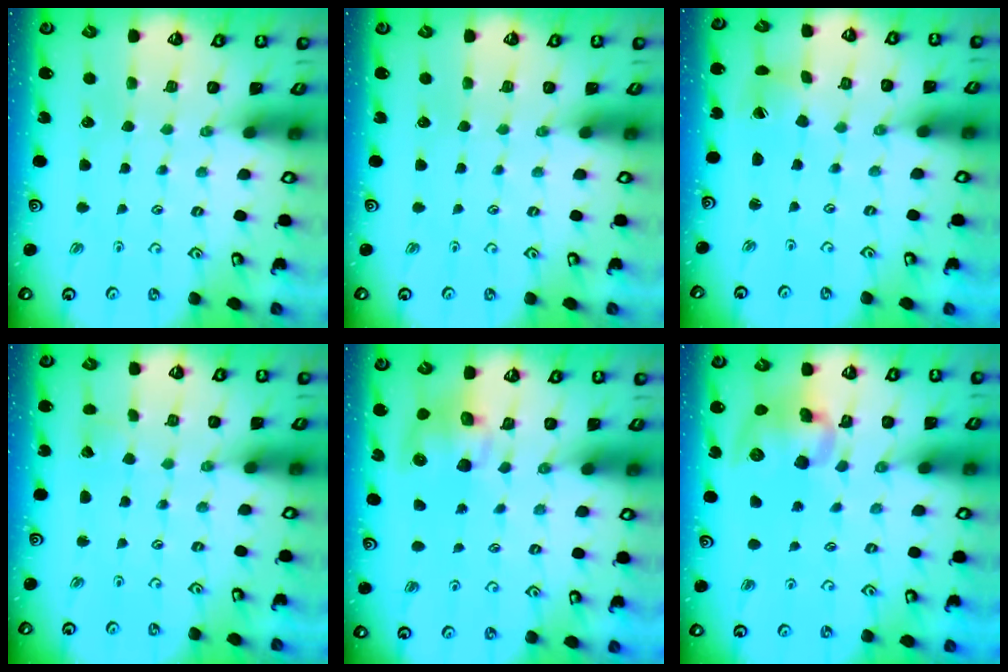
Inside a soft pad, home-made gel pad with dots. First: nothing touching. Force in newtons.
{"total": 0.0}
{"total": 2.5, "press": 2.5, "slide": 0.4}
{"total": 2.7, "press": 2.6, "slide": 0.3}
{"total": 8.4, "press": 8.3, "slide": 1.3}
{"total": 11.5, "press": 11.3, "slide": 1.8}